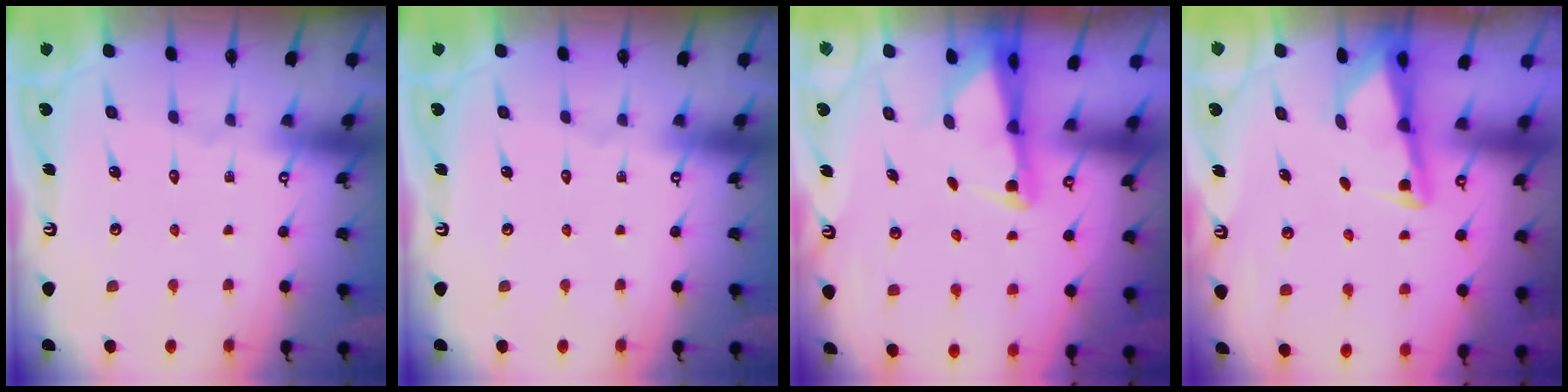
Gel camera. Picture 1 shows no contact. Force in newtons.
{"total": 0.0}
{"total": 2.4, "press": 2.3, "slide": 0.5}
{"total": 2.9, "press": 2.9, "slide": 0.4}